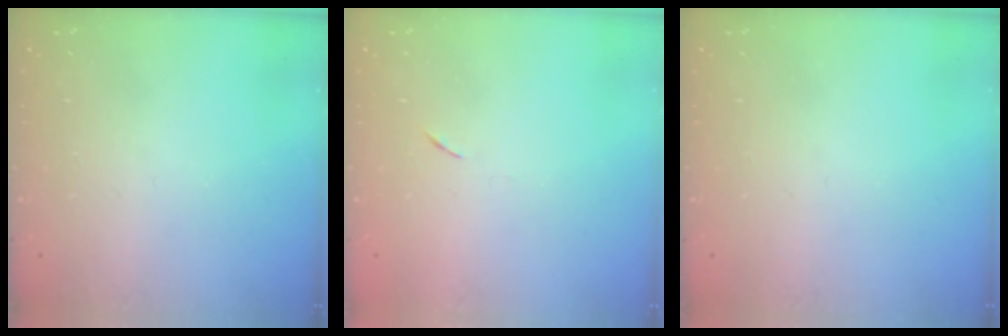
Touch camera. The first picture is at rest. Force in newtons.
{"total": 3.7, "press": 3.6, "slide": 0.7}
{"total": 0.0}